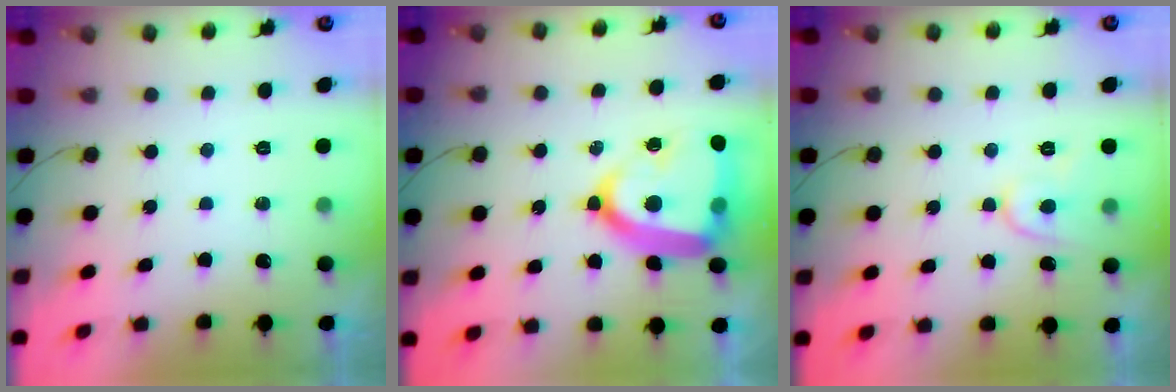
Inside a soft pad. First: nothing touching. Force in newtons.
{"total": 21.8, "press": 21.7, "slide": 2.0}
{"total": 6.9, "press": 6.8, "slide": 0.8}